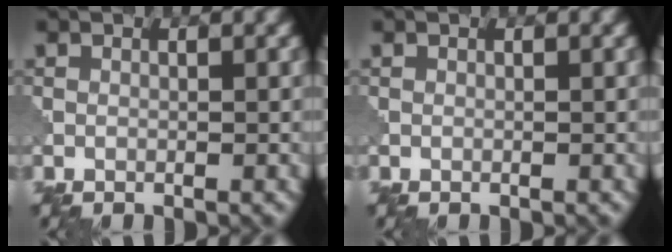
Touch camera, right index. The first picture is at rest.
{"total": 0.0}